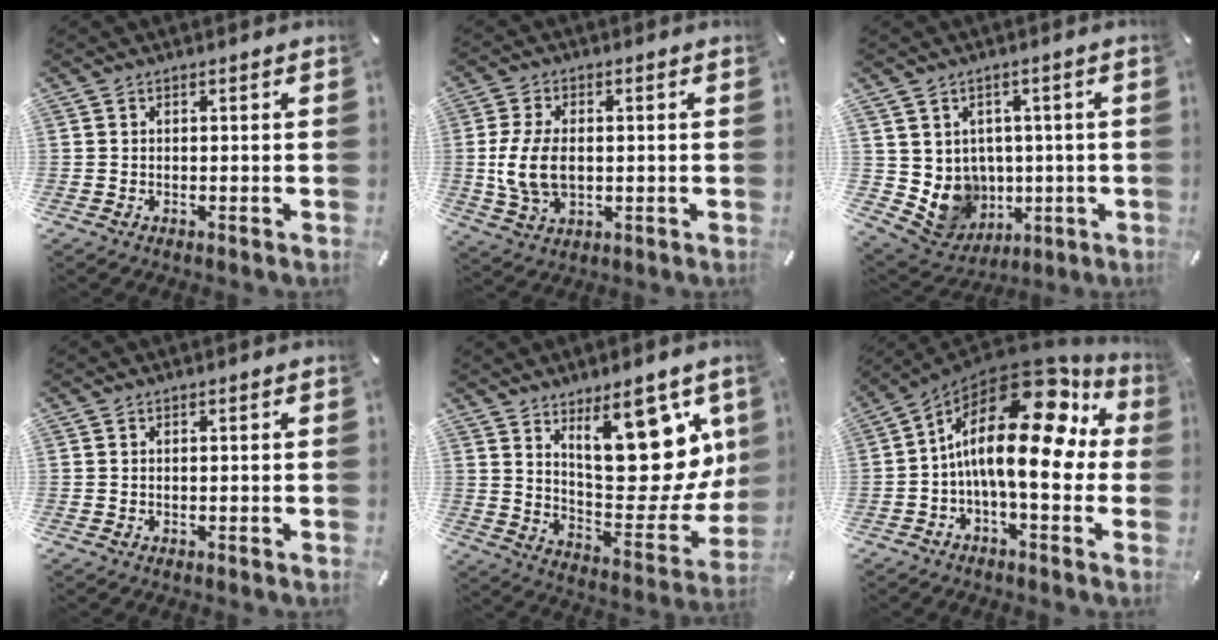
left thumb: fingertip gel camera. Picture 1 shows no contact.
{"total": 10.3, "force": [-0.2, 6.7, 7.9], "torque": [-0.184, 0.003, -0.006]}
{"total": 8.7, "force": [0.6, 8.6, 1.1], "torque": [-0.037, -0.025, 0.026]}
{"total": 0.0}
{"total": 21.8, "force": [11.0, 9.9, 16.0], "torque": [-0.198, -0.089, 0.185]}
{"total": 21.9, "force": [4.2, 8.9, 19.6], "torque": [-0.346, -0.046, 0.064]}